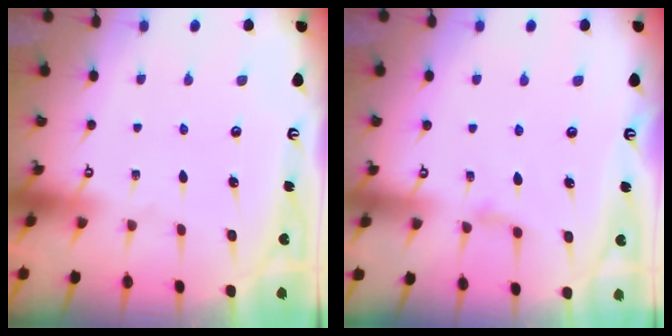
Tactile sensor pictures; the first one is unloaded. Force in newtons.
{"total": 3.3, "press": 3.2, "slide": 0.5}